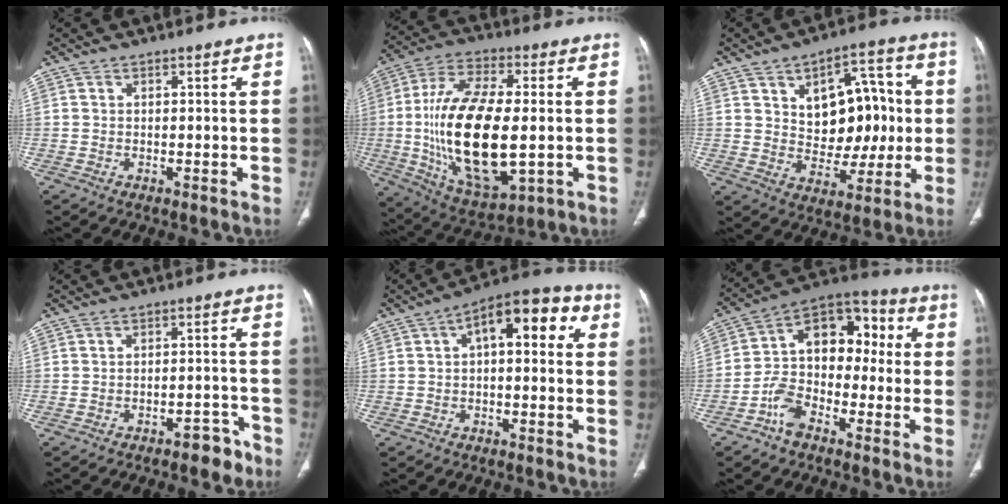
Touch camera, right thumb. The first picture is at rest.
{"total": 24.0, "force": [-1.6, 10.7, 21.5], "torque": [-0.415, -0.003, -0.014]}
{"total": 15.6, "force": [2.2, 9.9, 11.9], "torque": [-0.107, 0.011, 0.040]}
{"total": 4.9, "force": [-3.4, 2.2, 2.6], "torque": [-0.022, 0.037, -0.041]}
{"total": 12.5, "force": [3.2, 5.9, 10.5], "torque": [-0.122, 0.034, 0.039]}
{"total": 13.2, "force": [-3.2, 9.1, 9.0], "torque": [-0.120, 0.053, -0.070]}